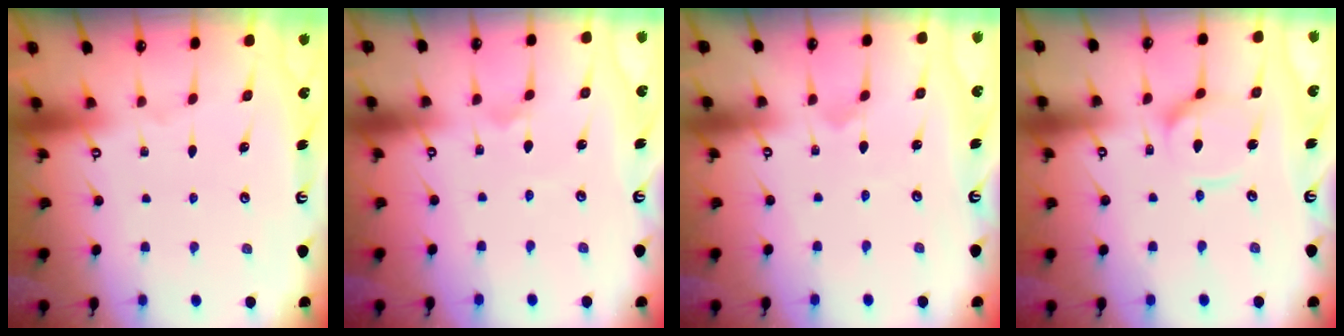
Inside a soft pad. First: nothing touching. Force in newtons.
{"total": 2.5, "press": 2.5, "slide": 0.0}
{"total": 0.8, "press": 0.8, "slide": 0.0}
{"total": 10.1, "press": 10.1, "slide": 0.9}